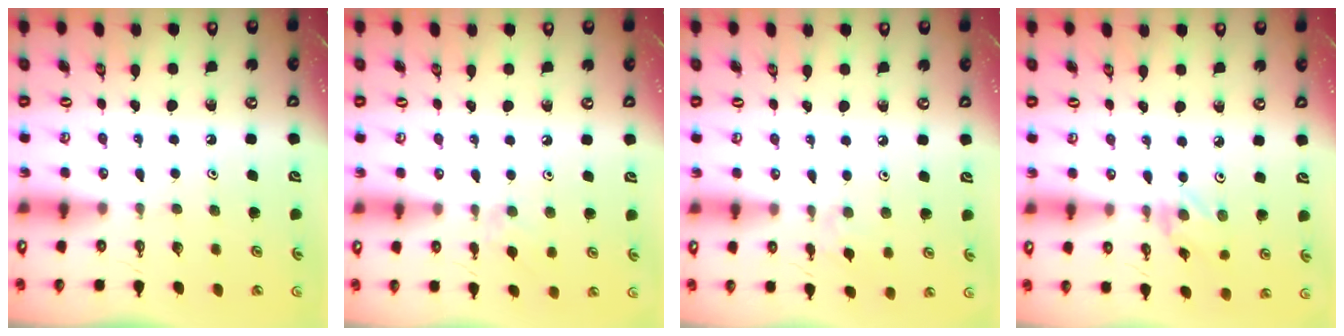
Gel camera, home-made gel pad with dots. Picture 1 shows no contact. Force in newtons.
{"total": 4.5, "press": 4.5, "slide": 0.7}
{"total": 2.4, "press": 2.4, "slide": 0.4}
{"total": 0.5, "press": 0.5, "slide": 0.1}